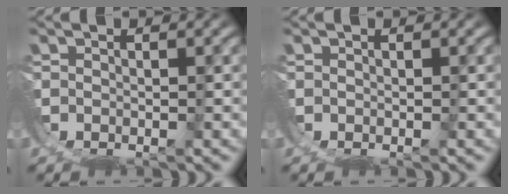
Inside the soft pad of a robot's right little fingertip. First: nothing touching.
{"total": 0.0}